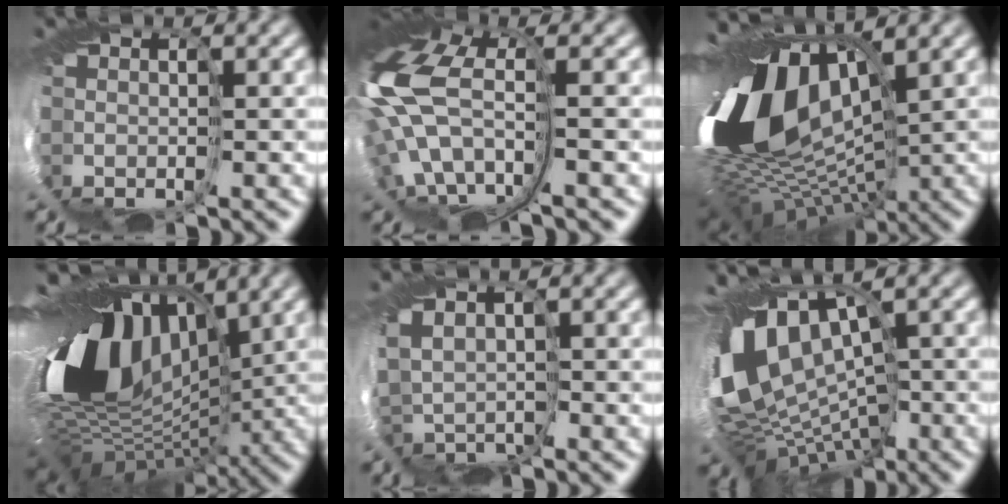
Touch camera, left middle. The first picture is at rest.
{"total": 12.1, "force": [0.7, 6.3, 10.2], "torque": [-0.263, -0.016, 0.033]}
{"total": 16.8, "force": [3.1, 9.4, 13.6], "torque": [-0.244, -0.016, 0.047]}
{"total": 16.0, "force": [2.9, 10.1, 12.1], "torque": [-0.239, -0.018, 0.050]}
{"total": 1.4, "force": [1.2, 0.6, 0.3], "torque": [-0.033, 0.002, 0.007]}
{"total": 10.3, "force": [0.7, 7.2, 7.3], "torque": [-0.189, -0.011, 0.024]}